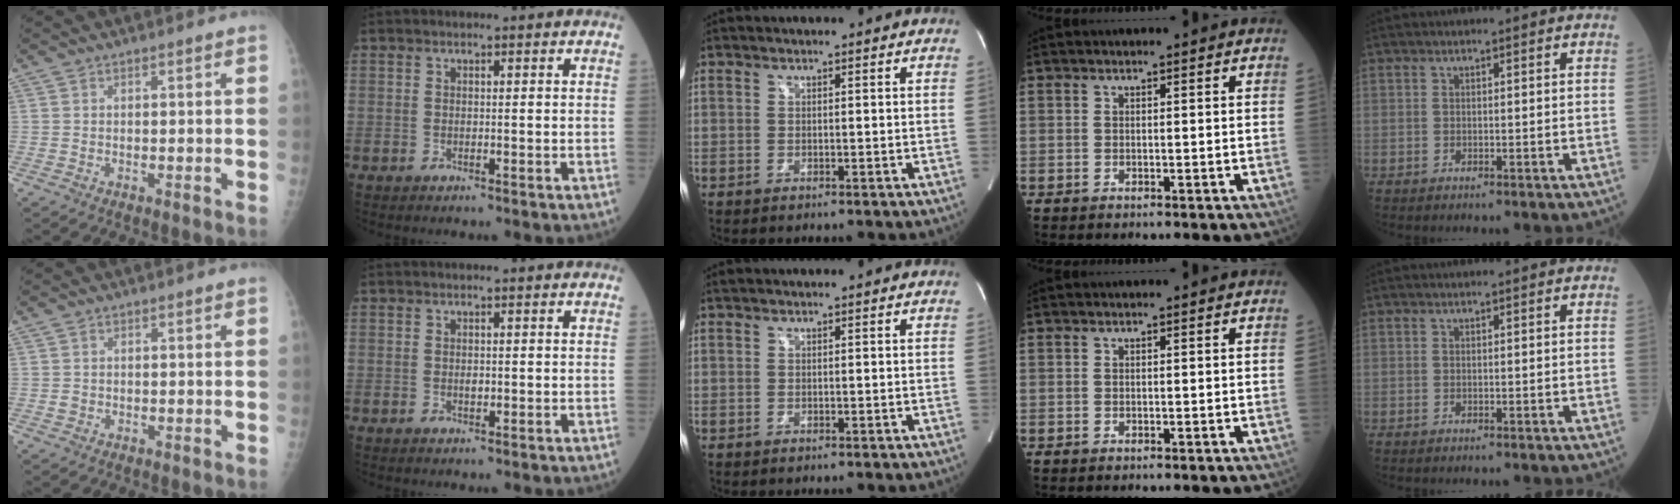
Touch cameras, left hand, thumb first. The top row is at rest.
{"thumb": {"total": 1.1, "force": [-0.1, 1.1, 0.3], "torque": [-0.004, 0.002, 0.001]}, "index": {"total": 0.8, "force": [-0.2, 0.5, 0.6], "torque": [-0.011, -0.004, -0.003]}}